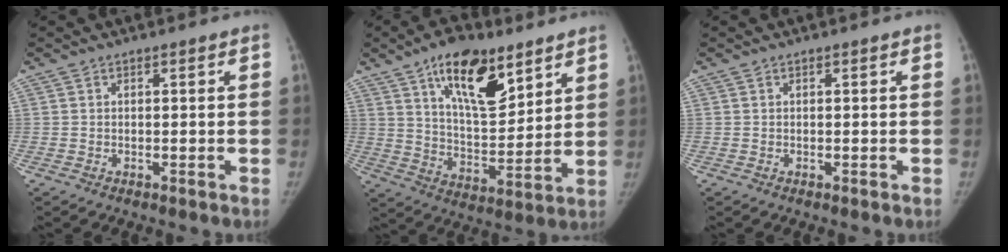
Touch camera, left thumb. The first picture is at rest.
{"total": 16.6, "force": [9.6, 7.2, 11.4], "torque": [-0.152, -0.052, 0.166]}
{"total": 0.0}